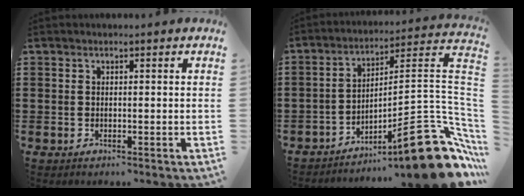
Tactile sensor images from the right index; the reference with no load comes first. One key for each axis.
{"total": 16.4, "fx": -9.6, "fy": 3.1, "fz": 13.0, "tx": -0.159, "ty": 0.017, "tz": -0.157}